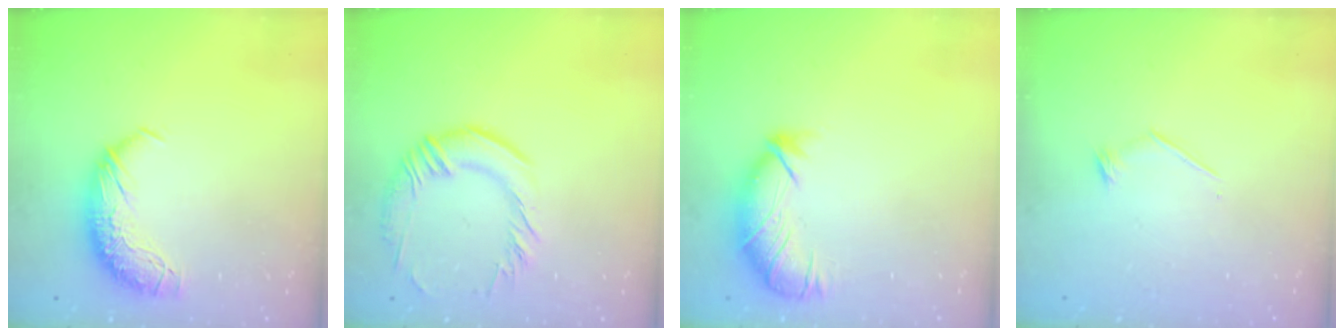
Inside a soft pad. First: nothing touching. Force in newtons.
{"total": 2.6, "press": 2.2, "slide": 1.5}
{"total": 2.8, "press": 2.4, "slide": 1.4}
{"total": 8.0, "press": 8.0, "slide": 0.5}